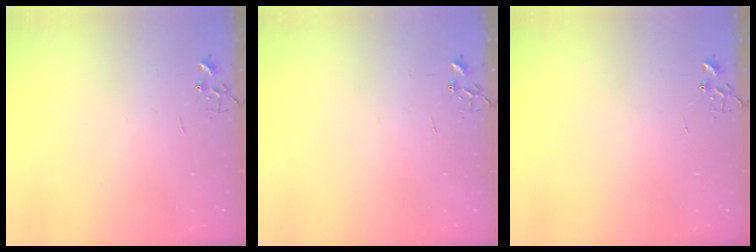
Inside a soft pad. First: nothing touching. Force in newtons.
{"total": 0.0}
{"total": 0.0}